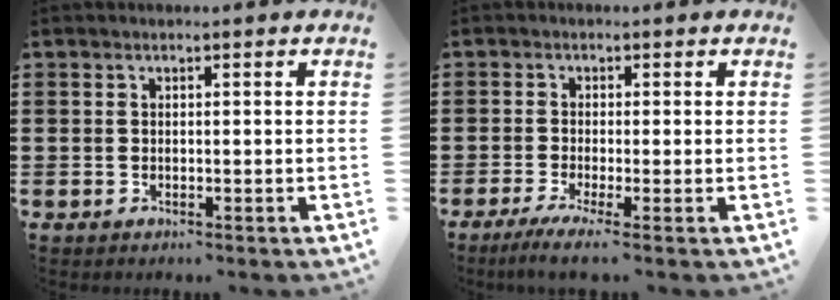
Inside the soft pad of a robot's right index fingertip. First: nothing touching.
{"total": 2.3, "force": [-1.4, -0.2, 1.9], "torque": [-0.041, -0.010, -0.025]}